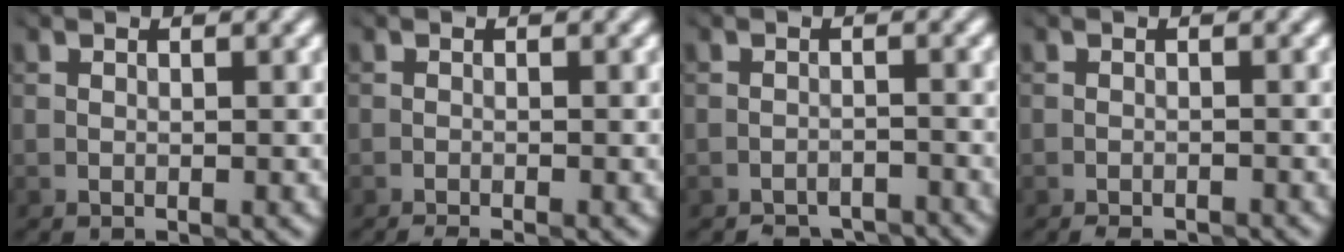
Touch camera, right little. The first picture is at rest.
{"total": 1.5, "force": [-1.4, -0.3, 0.5], "torque": [-0.014, -0.001, -0.029]}
{"total": 3.4, "force": [-3.3, 0.9, 0.5], "torque": [-0.001, -0.003, -0.054]}
{"total": 1.7, "force": [-1.7, 0.3, 0.4], "torque": [-0.003, -0.001, -0.030]}